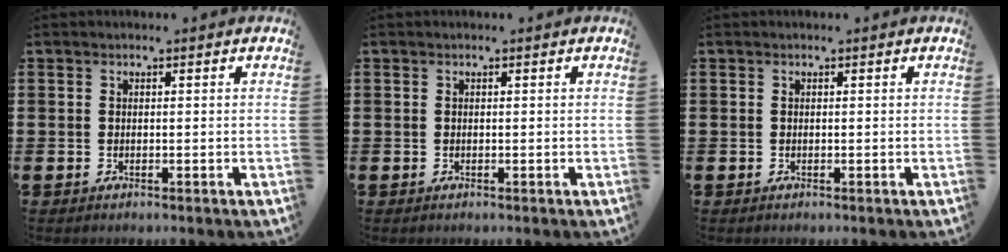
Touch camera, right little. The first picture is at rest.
{"total": 0.0}
{"total": 0.0}